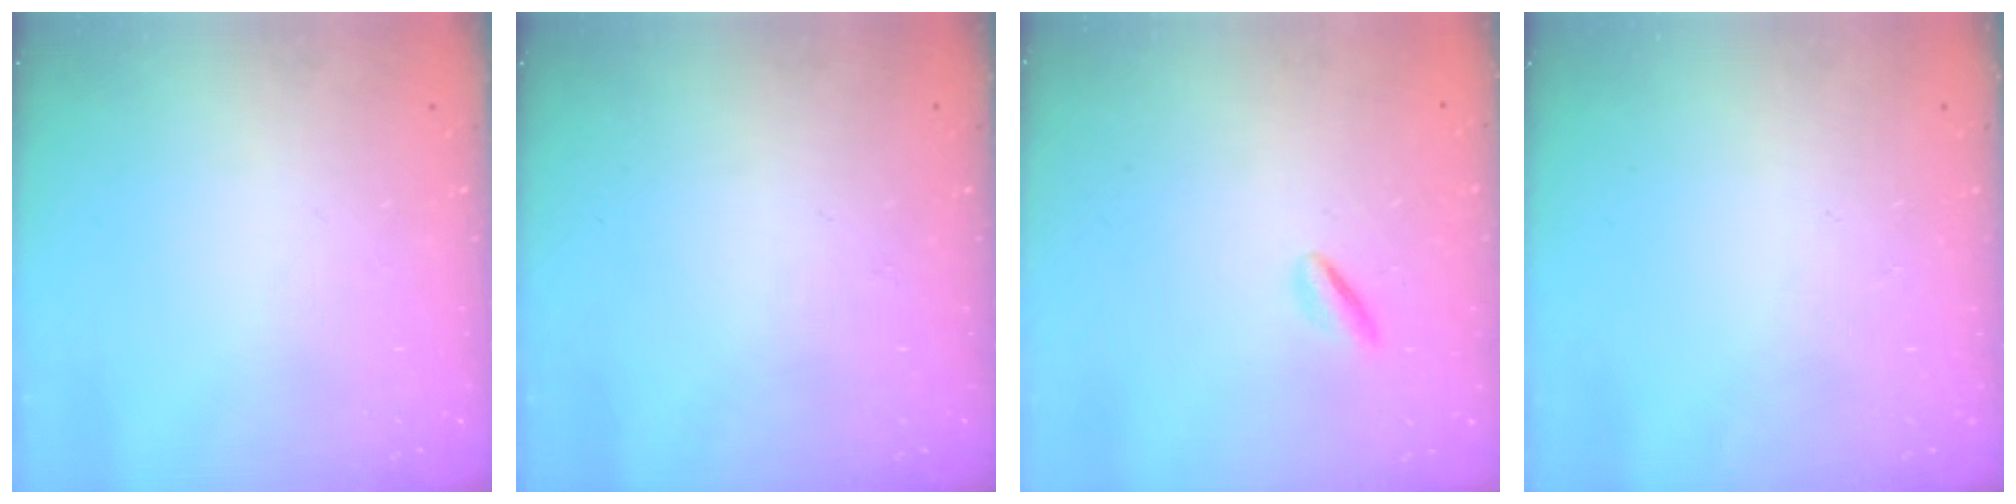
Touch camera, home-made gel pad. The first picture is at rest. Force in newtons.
{"total": 0.0}
{"total": 0.8, "press": 0.7, "slide": 0.4}
{"total": 0.0}